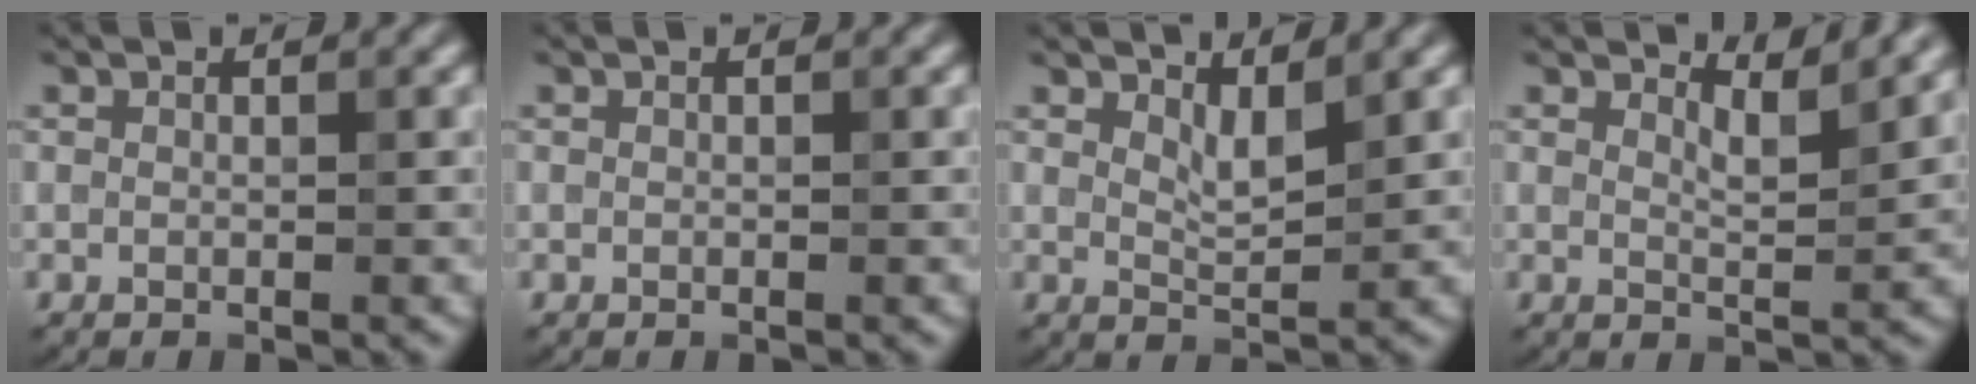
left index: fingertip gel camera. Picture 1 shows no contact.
{"total": 0.0}
{"total": 2.1, "force": [1.5, 0.5, 1.5], "torque": [-0.029, -0.007, 0.028]}
{"total": 2.6, "force": [2.3, 0.2, 1.2], "torque": [-0.020, -0.005, 0.034]}